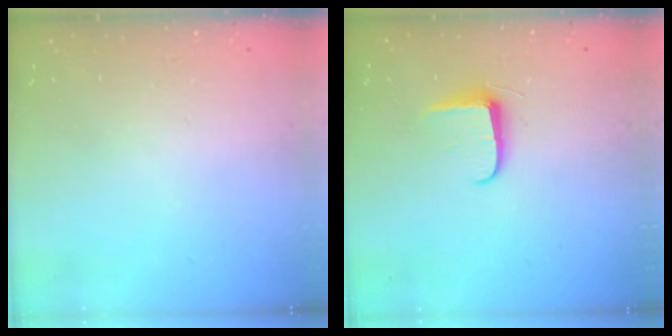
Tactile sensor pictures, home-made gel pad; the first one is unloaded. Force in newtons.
{"total": 6.8, "press": 6.7, "slide": 0.9}